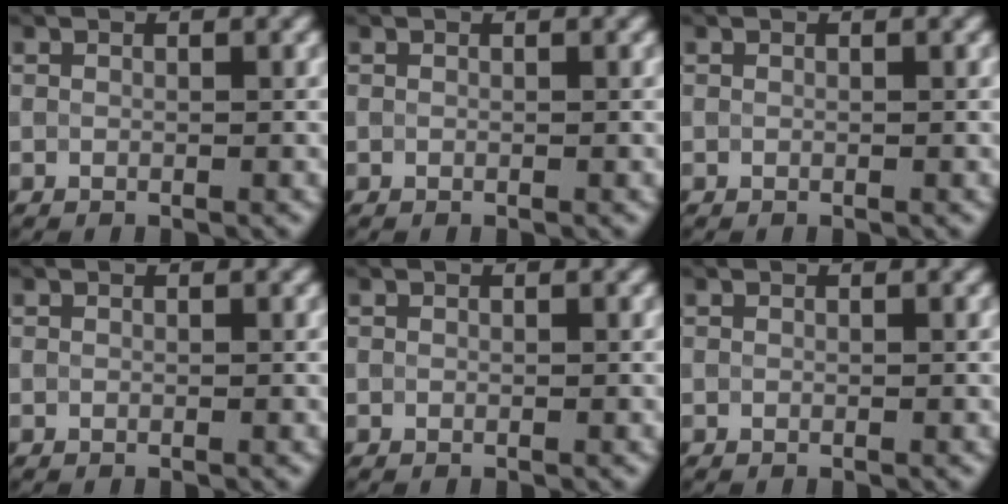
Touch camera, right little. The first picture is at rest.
{"total": 0.0}
{"total": 0.0}
{"total": 0.0}
{"total": 0.0}
{"total": 0.0}